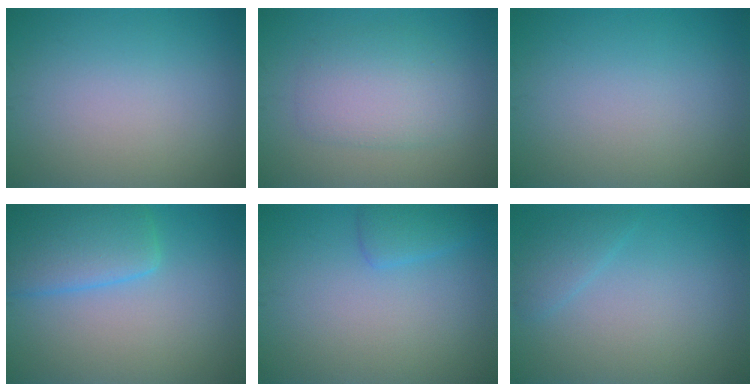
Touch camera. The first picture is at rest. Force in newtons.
{"total": 3.8, "press": 3.8, "slide": 0.1}
{"total": 0.0}
{"total": 5.1, "press": 5.1, "slide": 0.2}
{"total": 1.8, "press": 1.8, "slide": 0.2}
{"total": 1.5, "press": 1.5, "slide": 0.1}